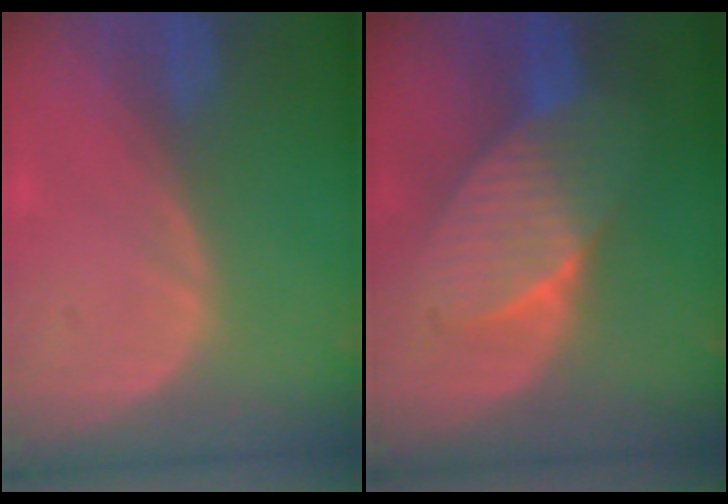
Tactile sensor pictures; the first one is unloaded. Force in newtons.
{"total": 7.3, "press": 7.3, "slide": 1.0}